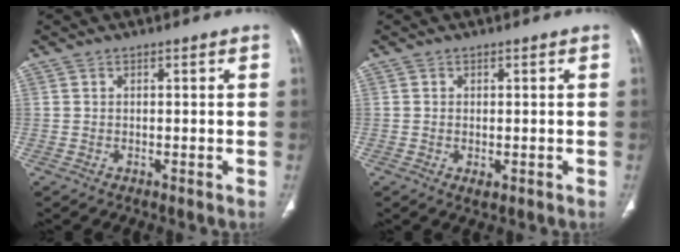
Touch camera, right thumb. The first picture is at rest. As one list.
[{"total": 1.3, "force": [-0.4, 0.8, 1.0], "torque": [-0.018, -0.004, -0.003]}]